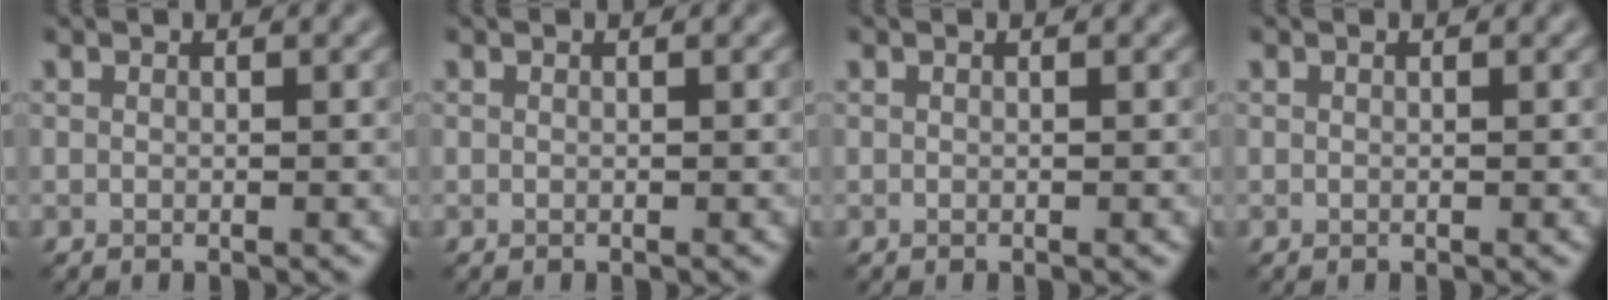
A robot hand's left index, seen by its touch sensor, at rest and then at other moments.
{"total": 0.0}
{"total": 0.0}
{"total": 0.0}